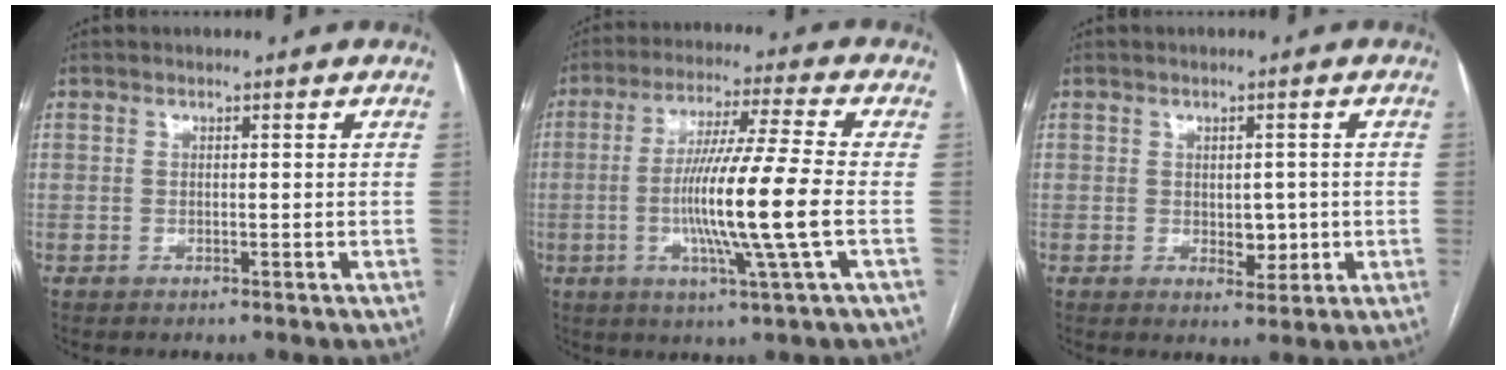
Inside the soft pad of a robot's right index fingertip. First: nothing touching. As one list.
[{"total": 13.3, "force": [-2.4, -1.4, 13.0], "torque": [-0.245, -0.011, -0.048]}, {"total": 3.3, "force": [-0.3, 2.1, 2.6], "torque": [-0.030, 0.000, 0.006]}]